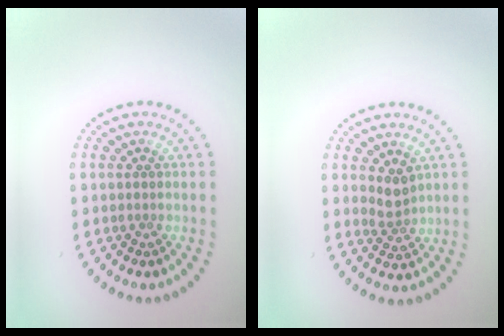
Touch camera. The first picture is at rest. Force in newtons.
{"total": 2.0, "press": 1.6, "slide": 1.2}